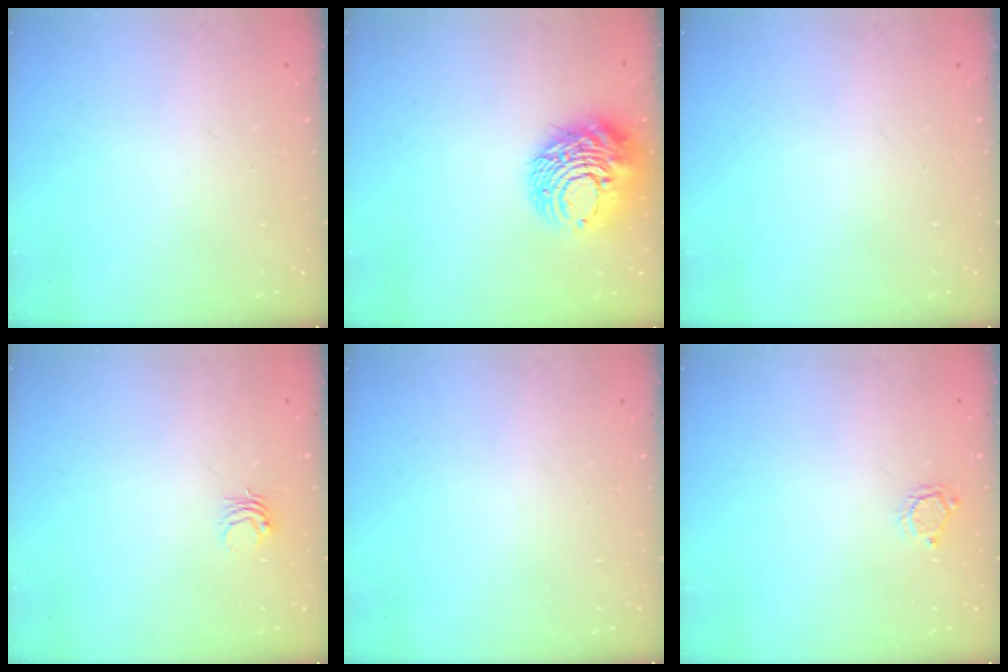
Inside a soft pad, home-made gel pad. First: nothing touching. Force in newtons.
{"total": 14.0, "press": 14.0, "slide": 1.3}
{"total": 0.0}
{"total": 3.5, "press": 3.5, "slide": 0.3}
{"total": 0.0}
{"total": 3.8, "press": 3.8, "slide": 0.4}